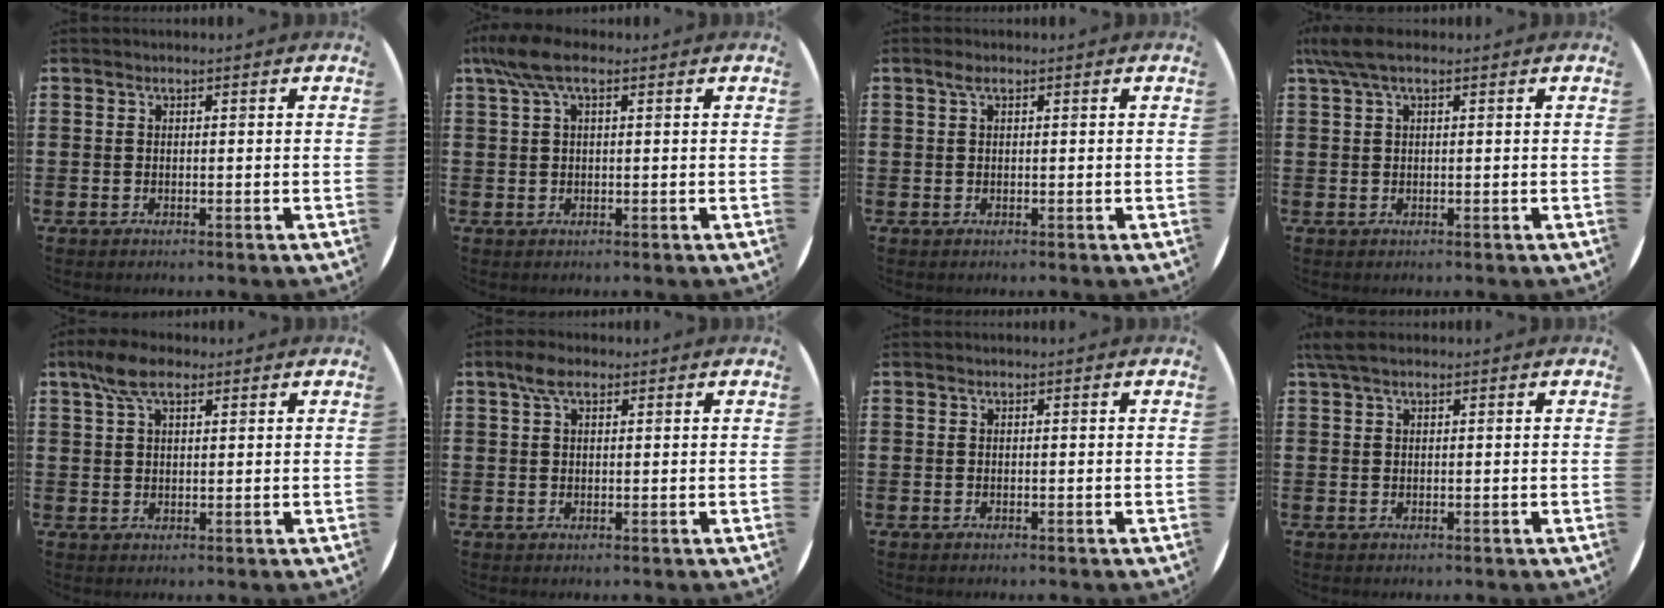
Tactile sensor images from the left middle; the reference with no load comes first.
{"total": 4.7, "force": [2.4, 1.4, 3.8], "torque": [-0.087, 0.005, 0.041]}
{"total": 1.1, "force": [0.5, 0.4, 0.9], "torque": [-0.019, 0.005, 0.008]}
{"total": 3.3, "force": [1.8, 0.7, 2.6], "torque": [-0.055, 0.005, 0.032]}
{"total": 5.4, "force": [3.3, 2.5, 3.4], "torque": [-0.067, 0.008, 0.058]}
{"total": 3.3, "force": [1.9, 1.5, 2.2], "torque": [-0.041, 0.004, 0.032]}
{"total": 0.0}
{"total": 1.6, "force": [1.2, 0.4, 1.1], "torque": [-0.023, 0.005, 0.021]}